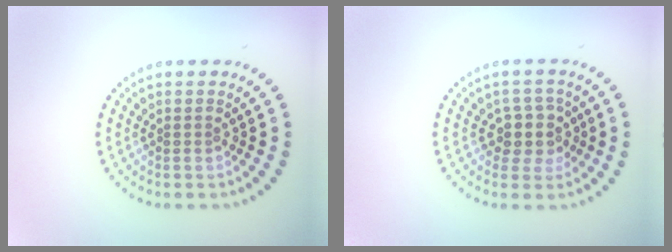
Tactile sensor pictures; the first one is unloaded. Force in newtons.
{"total": 2.9, "press": 2.4, "slide": 1.5}